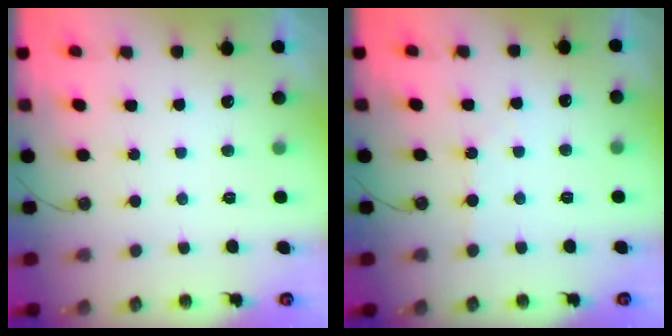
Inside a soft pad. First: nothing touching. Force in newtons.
{"total": 2.9, "press": 2.8, "slide": 0.5}